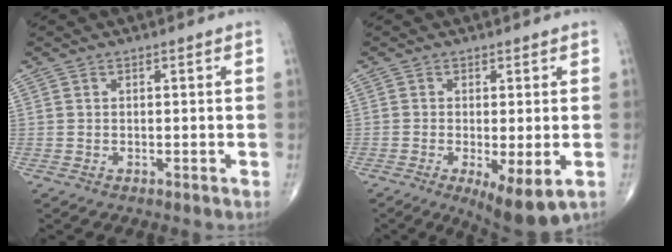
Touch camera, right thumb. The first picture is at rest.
{"total": 7.9, "force": [-2.5, 2.2, 7.1], "torque": [-0.113, -0.022, -0.036]}